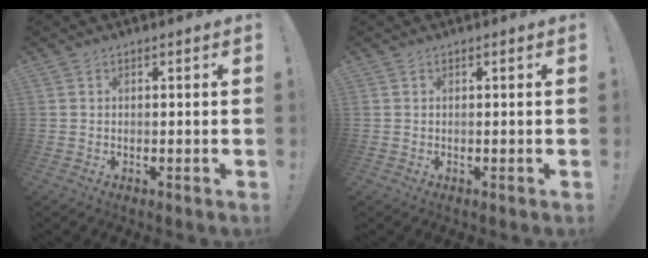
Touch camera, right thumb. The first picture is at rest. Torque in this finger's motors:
{"motor_torque": [0.00, 0.00, 0.00, 0.00, -0.03]}